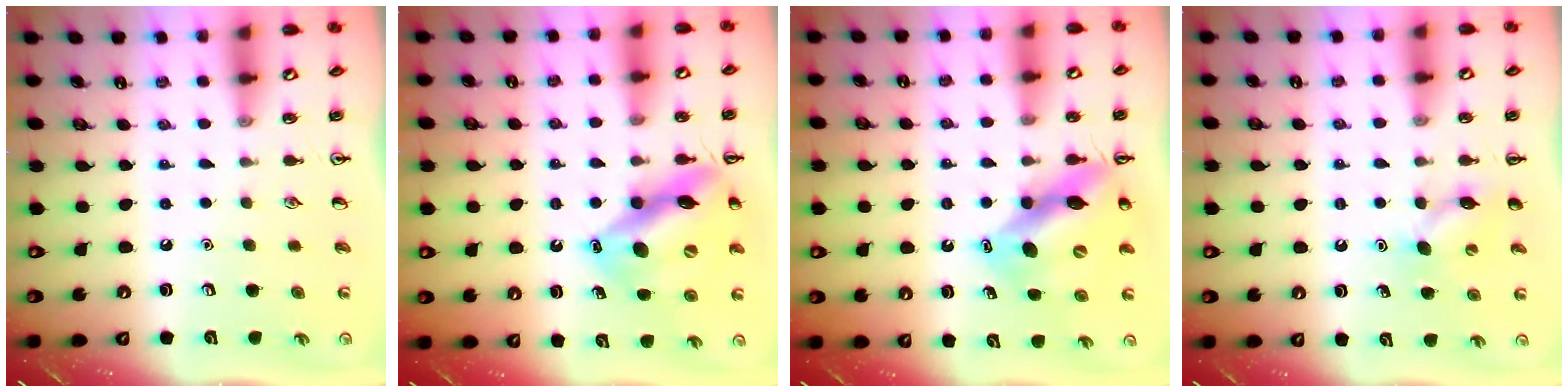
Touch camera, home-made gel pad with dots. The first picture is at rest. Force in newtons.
{"total": 15.2, "press": 14.8, "slide": 3.3}
{"total": 12.8, "press": 12.2, "slide": 3.9}
{"total": 6.7, "press": 6.6, "slide": 1.3}